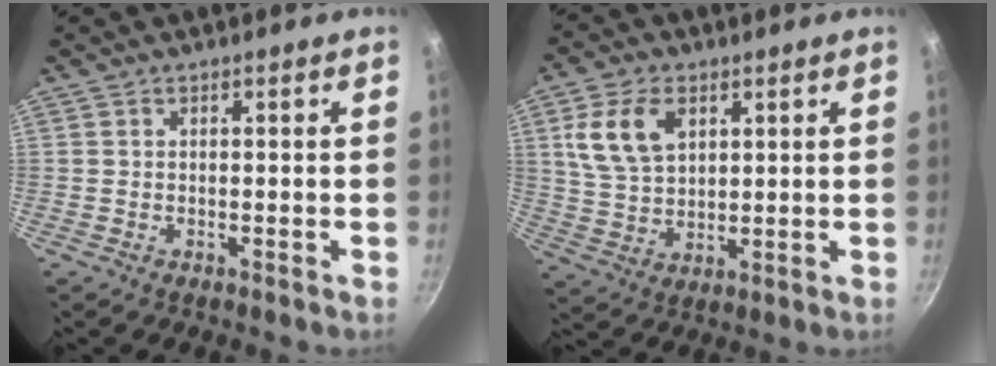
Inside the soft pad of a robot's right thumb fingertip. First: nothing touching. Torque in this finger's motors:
{"motor_torque": [-0.93, 1.12, 0.83, -0.44, 0.10]}